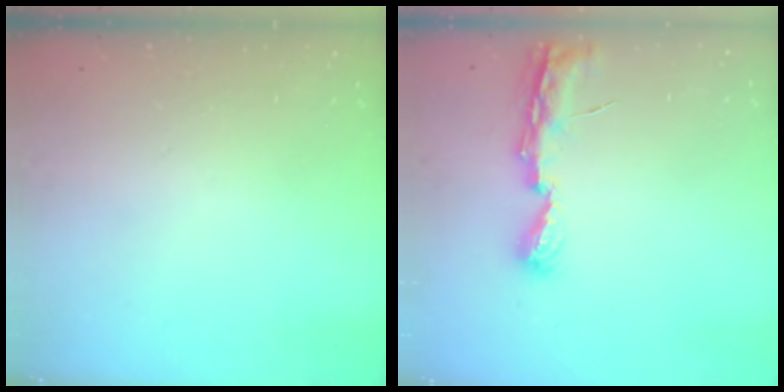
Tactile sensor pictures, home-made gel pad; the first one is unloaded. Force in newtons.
{"total": 6.7, "press": 6.7, "slide": 0.5}